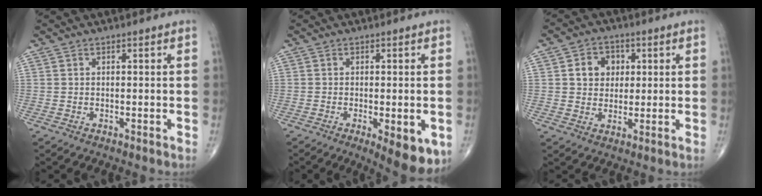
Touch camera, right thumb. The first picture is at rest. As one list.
[{"total": 8.9, "force": [-3.2, 3.0, 7.8], "torque": [-0.093, -0.013, -0.039]}, {"total": 6.5, "force": [1.5, 5.5, 3.2], "torque": [-0.018, -0.001, 0.022]}]